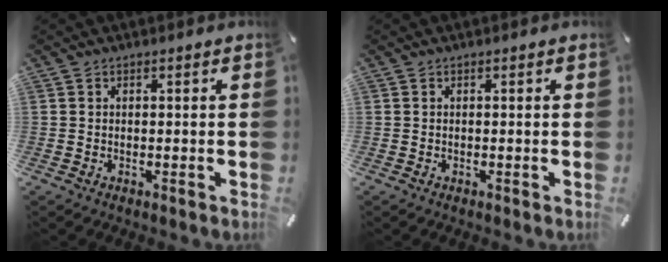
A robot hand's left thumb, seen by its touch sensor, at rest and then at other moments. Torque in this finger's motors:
{"motor_torque": [0.00, 0.01, -0.03, -0.03, 0.00]}